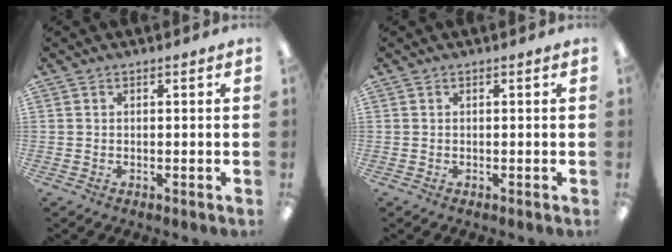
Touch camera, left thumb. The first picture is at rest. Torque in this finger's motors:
{"motor_torque": [-0.07, -0.08, 0.21, 0.38, 0.00]}